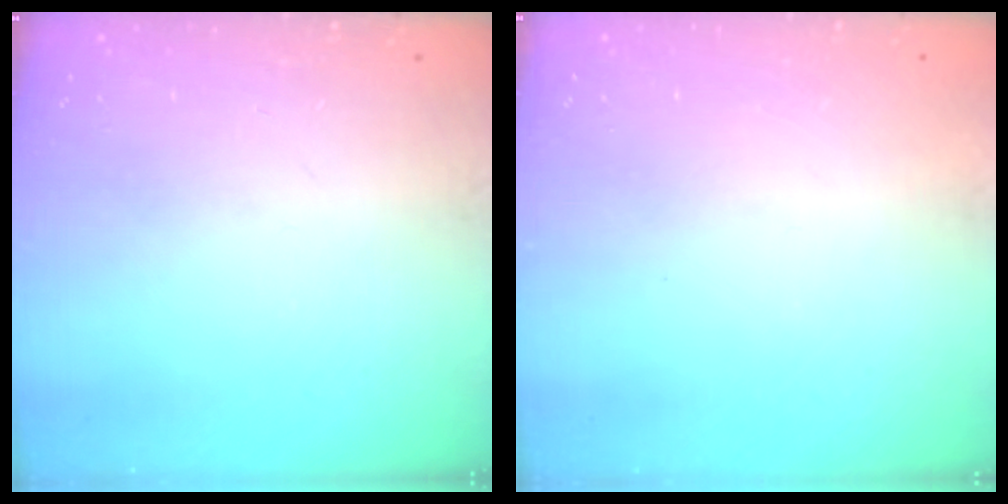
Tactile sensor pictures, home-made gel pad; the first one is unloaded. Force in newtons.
{"total": 1.5, "press": 1.5, "slide": 0.1}